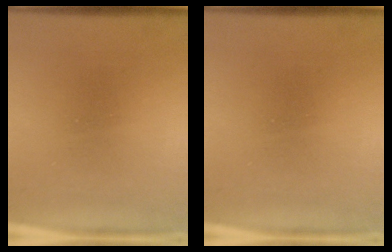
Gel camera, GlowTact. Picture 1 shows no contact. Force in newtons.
{"total": 0.0}